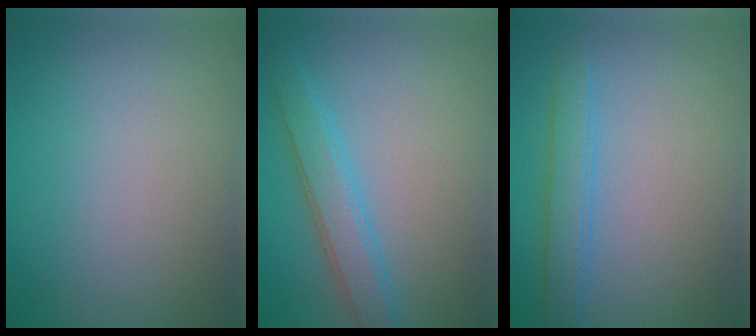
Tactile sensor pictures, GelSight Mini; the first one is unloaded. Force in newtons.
{"total": 3.4, "press": 3.4, "slide": 0.1}
{"total": 3.4, "press": 3.4, "slide": 0.2}